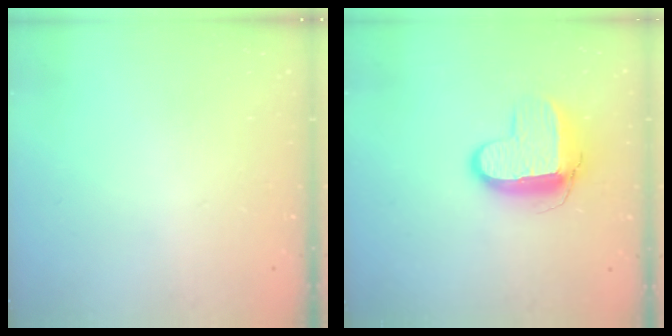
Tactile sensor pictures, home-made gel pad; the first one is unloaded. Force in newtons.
{"total": 11.1, "press": 11.0, "slide": 0.9}